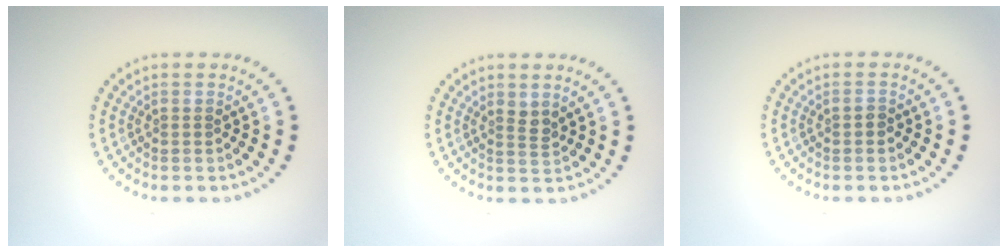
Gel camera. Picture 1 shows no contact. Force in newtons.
{"total": 1.2, "press": 0.9, "slide": 0.8}
{"total": 0.7, "press": 0.7, "slide": 0.1}